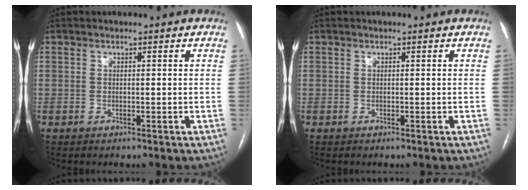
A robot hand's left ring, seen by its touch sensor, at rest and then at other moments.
{"total": 0.0}